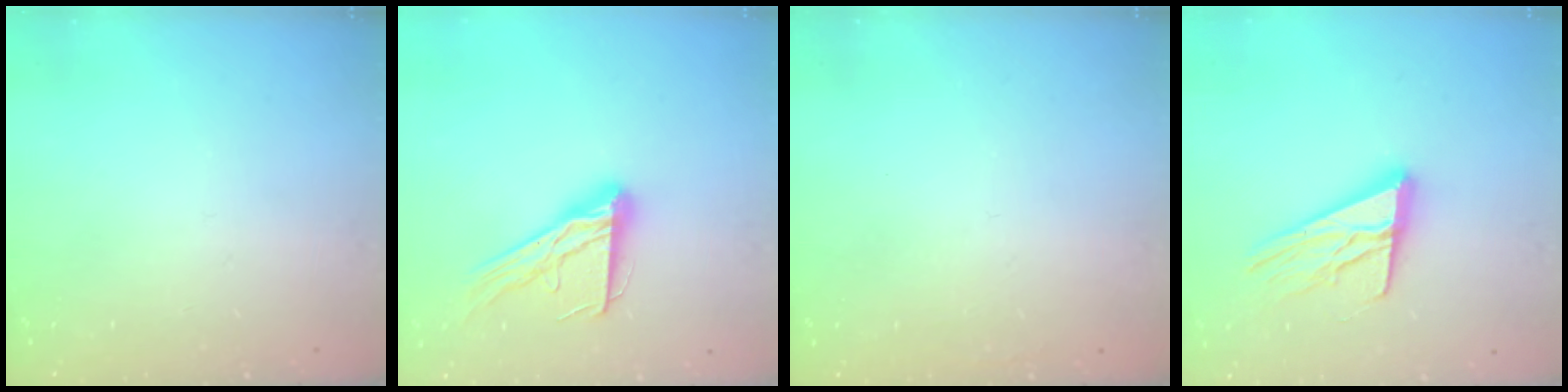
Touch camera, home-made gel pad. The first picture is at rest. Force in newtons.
{"total": 14.8, "press": 14.8, "slide": 1.3}
{"total": 1.6, "press": 1.6, "slide": 0.1}
{"total": 15.9, "press": 15.6, "slide": 2.7}